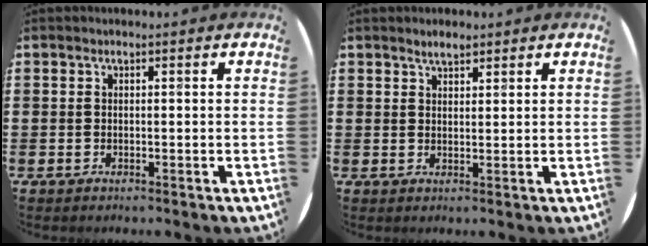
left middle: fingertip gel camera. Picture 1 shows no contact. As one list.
[{"total": 2.0, "force": [1.8, 0.6, 0.5], "torque": [-0.012, 0.004, 0.034]}]